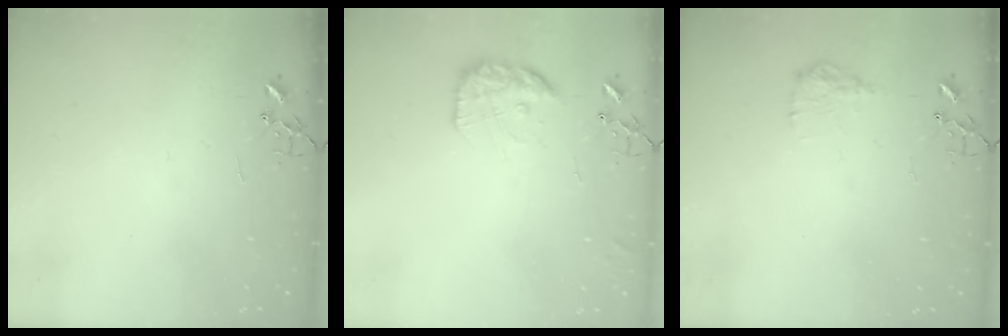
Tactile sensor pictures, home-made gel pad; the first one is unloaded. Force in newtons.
{"total": 14.0, "press": 14.0, "slide": 1.0}
{"total": 9.6, "press": 9.6, "slide": 0.3}